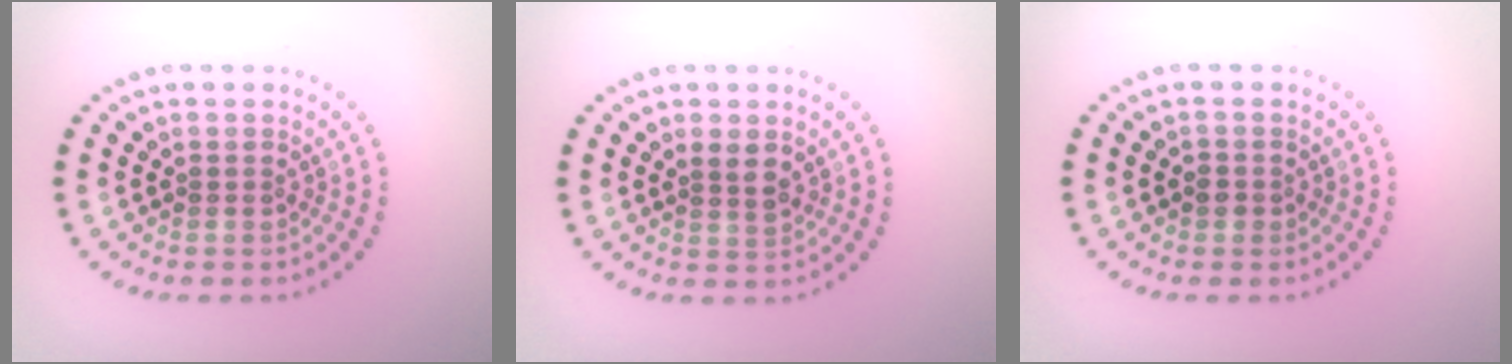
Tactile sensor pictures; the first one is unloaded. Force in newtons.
{"total": 1.9, "press": 1.6, "slide": 0.9}
{"total": 0.9, "press": 0.8, "slide": 0.4}